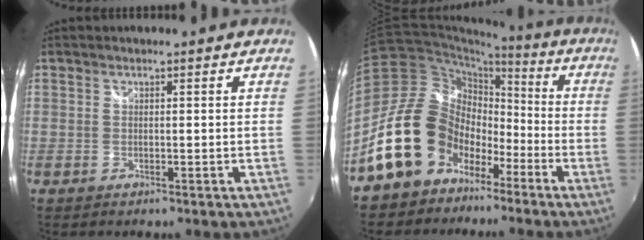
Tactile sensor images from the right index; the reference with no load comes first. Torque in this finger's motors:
{"motor_torque": [0.40, -0.50, -0.22, -0.21]}